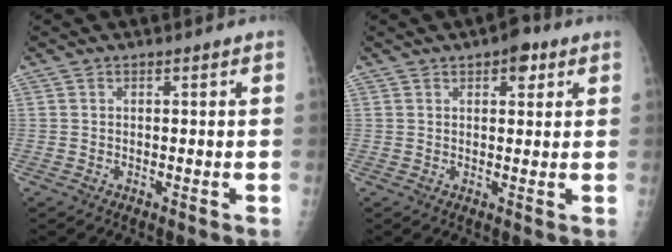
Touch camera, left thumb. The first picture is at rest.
{"total": 3.9, "force": [2.1, 2.0, 2.7], "torque": [-0.018, -0.003, 0.023]}